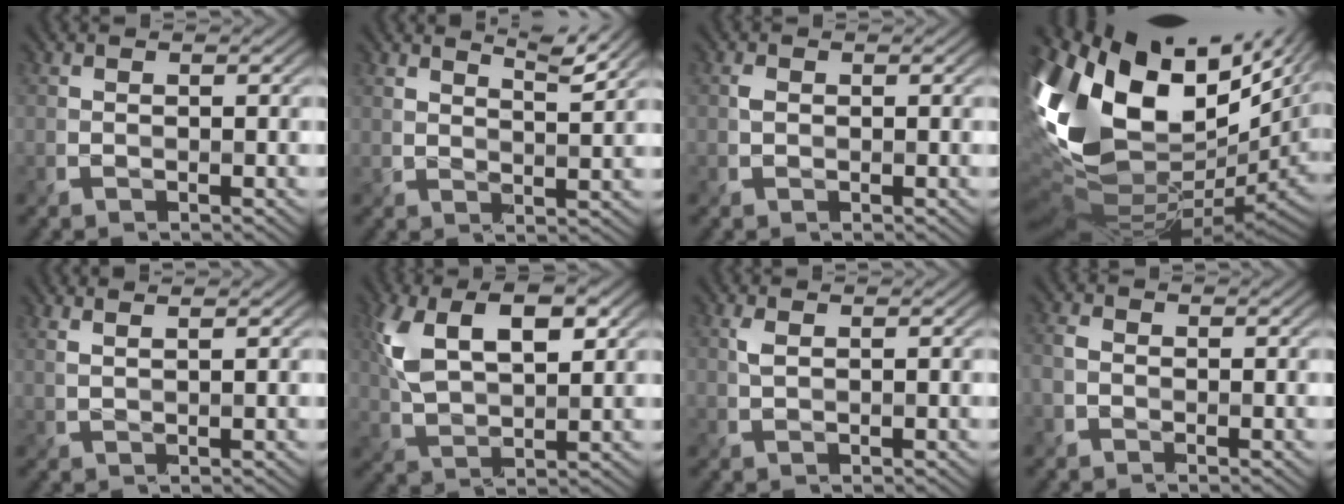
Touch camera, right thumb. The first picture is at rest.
{"total": 3.7, "force": [3.1, 0.6, 1.9], "torque": [-0.035, -0.004, 0.060]}
{"total": 0.9, "force": [0.0, 0.7, 0.5], "torque": [-0.015, -0.002, 0.002]}
{"total": 19.1, "force": [3.7, 10.8, 15.4], "torque": [-0.322, -0.035, 0.088]}
{"total": 2.8, "force": [2.0, 0.8, 1.7], "torque": [-0.016, 0.002, 0.023]}
{"total": 10.2, "force": [3.6, 5.1, 8.1], "torque": [-0.178, 0.004, 0.065]}
{"total": 1.2, "force": [0.5, 0.4, 1.0], "torque": [-0.030, 0.002, 0.012]}
{"total": 2.3, "force": [-0.7, 1.7, 1.3], "torque": [-0.039, -0.005, -0.019]}